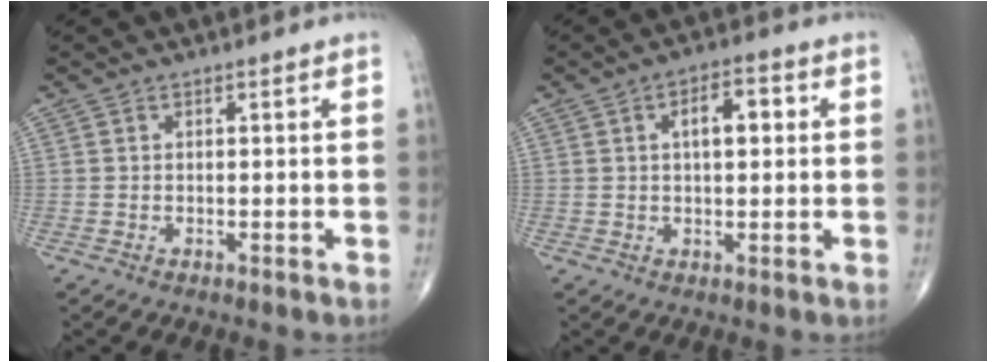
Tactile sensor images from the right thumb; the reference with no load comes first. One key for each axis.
{"total": 6.1, "fx": 1.4, "fy": 2.8, "fz": 5.3, "tx": -0.068, "ty": 0.009, "tz": 0.016}